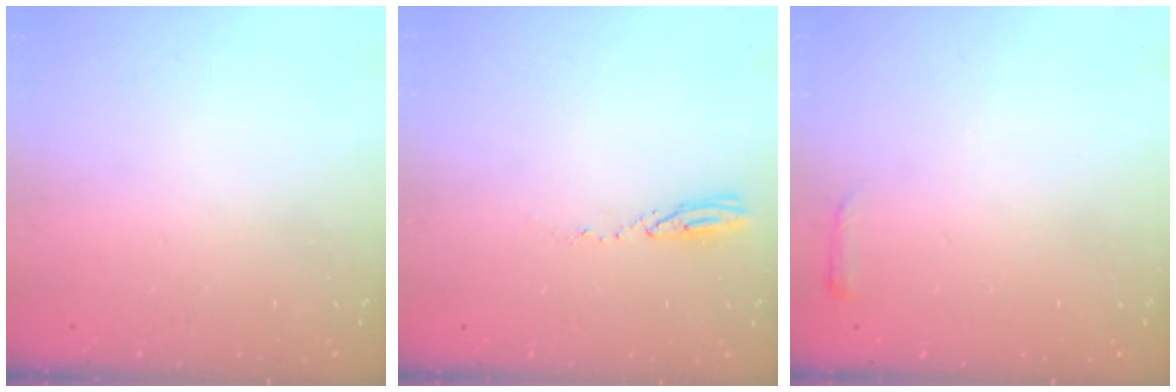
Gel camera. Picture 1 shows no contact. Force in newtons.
{"total": 3.7, "press": 3.7, "slide": 0.2}
{"total": 2.4, "press": 2.3, "slide": 0.6}